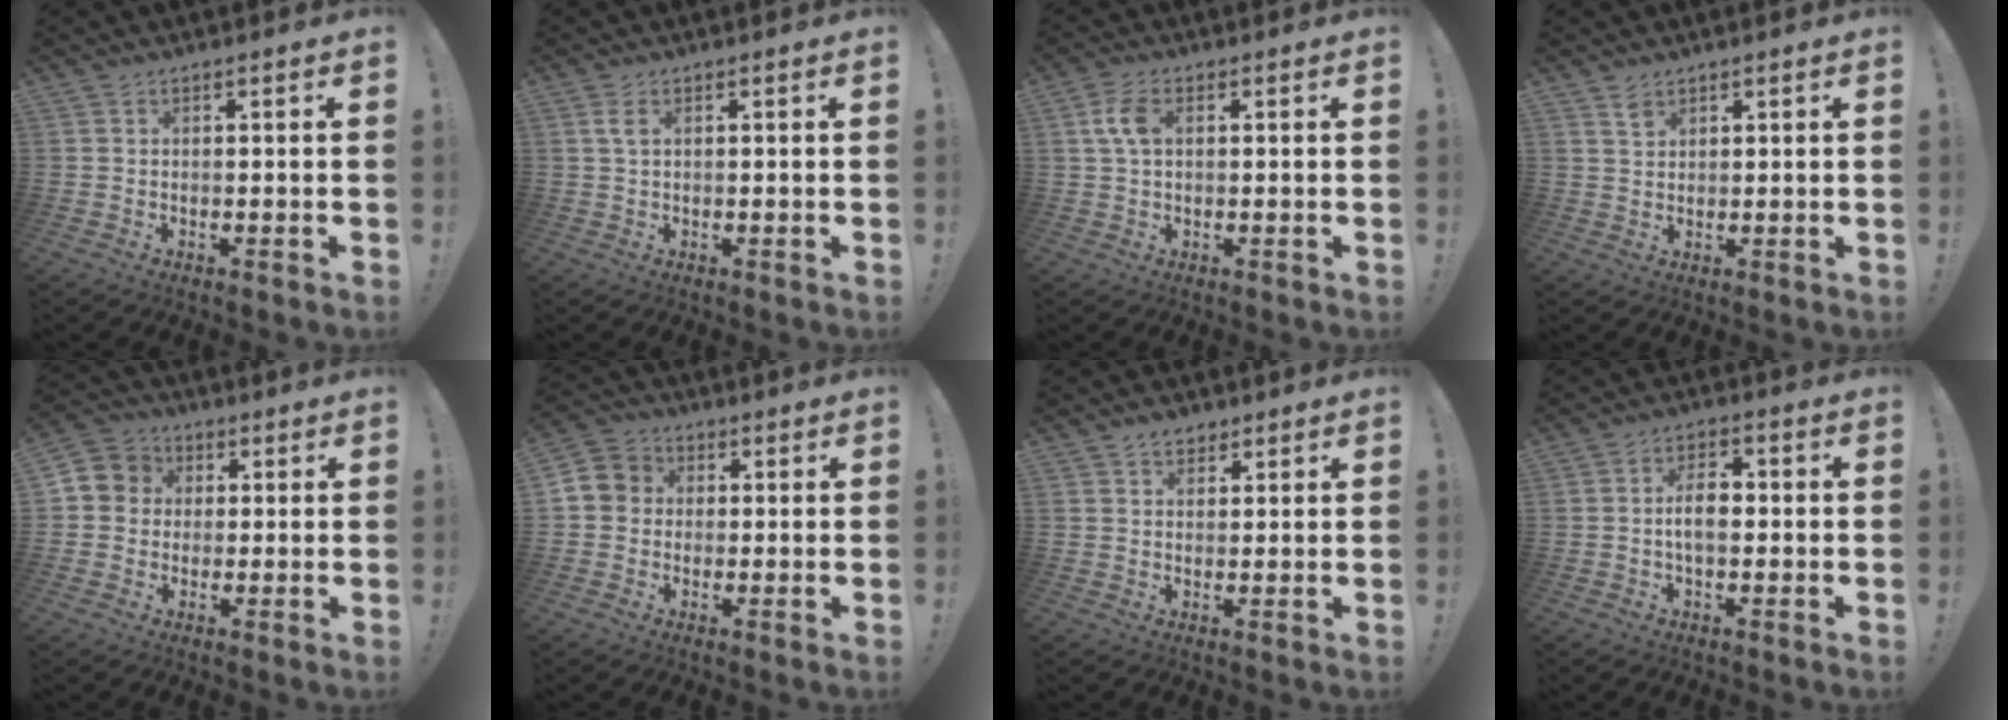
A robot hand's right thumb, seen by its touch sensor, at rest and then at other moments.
{"total": 2.9, "force": [1.1, 1.6, 2.1], "torque": [-0.038, 0.001, 0.020]}
{"total": 5.7, "force": [1.2, 3.3, 4.5], "torque": [-0.087, 0.006, 0.021]}
{"total": 2.8, "force": [2.1, 1.6, 1.0], "torque": [-0.001, -0.015, 0.036]}
{"total": 6.6, "force": [0.1, 6.4, 1.8], "torque": [-0.027, 0.009, 0.003]}
{"total": 6.1, "force": [-0.2, 5.8, 1.8], "torque": [-0.033, 0.014, -0.002]}
{"total": 3.6, "force": [2.5, 2.3, 1.2], "torque": [-0.013, -0.009, 0.044]}
{"total": 6.8, "force": [-0.2, 3.7, 5.7], "torque": [-0.086, 0.007, -0.010]}